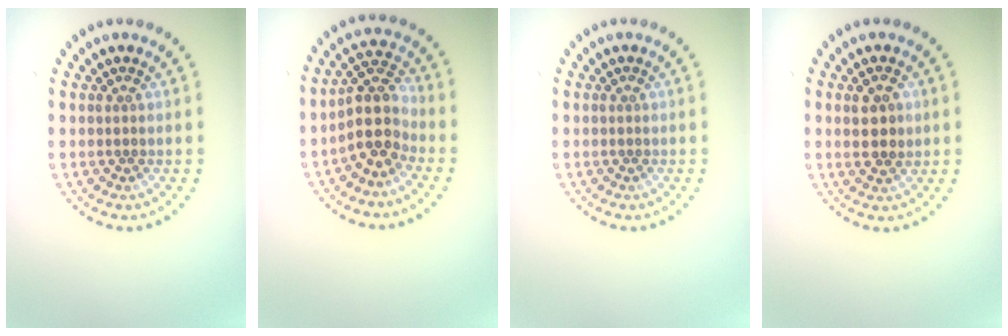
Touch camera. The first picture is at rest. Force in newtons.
{"total": 4.0, "press": 3.2, "slide": 2.3}
{"total": 0.0}
{"total": 2.5, "press": 2.5, "slide": 0.2}